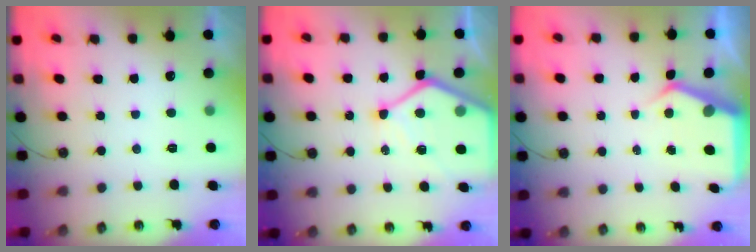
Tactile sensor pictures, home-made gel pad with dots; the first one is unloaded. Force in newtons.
{"total": 14.9, "press": 14.8, "slide": 1.3}
{"total": 6.0, "press": 6.0, "slide": 0.5}